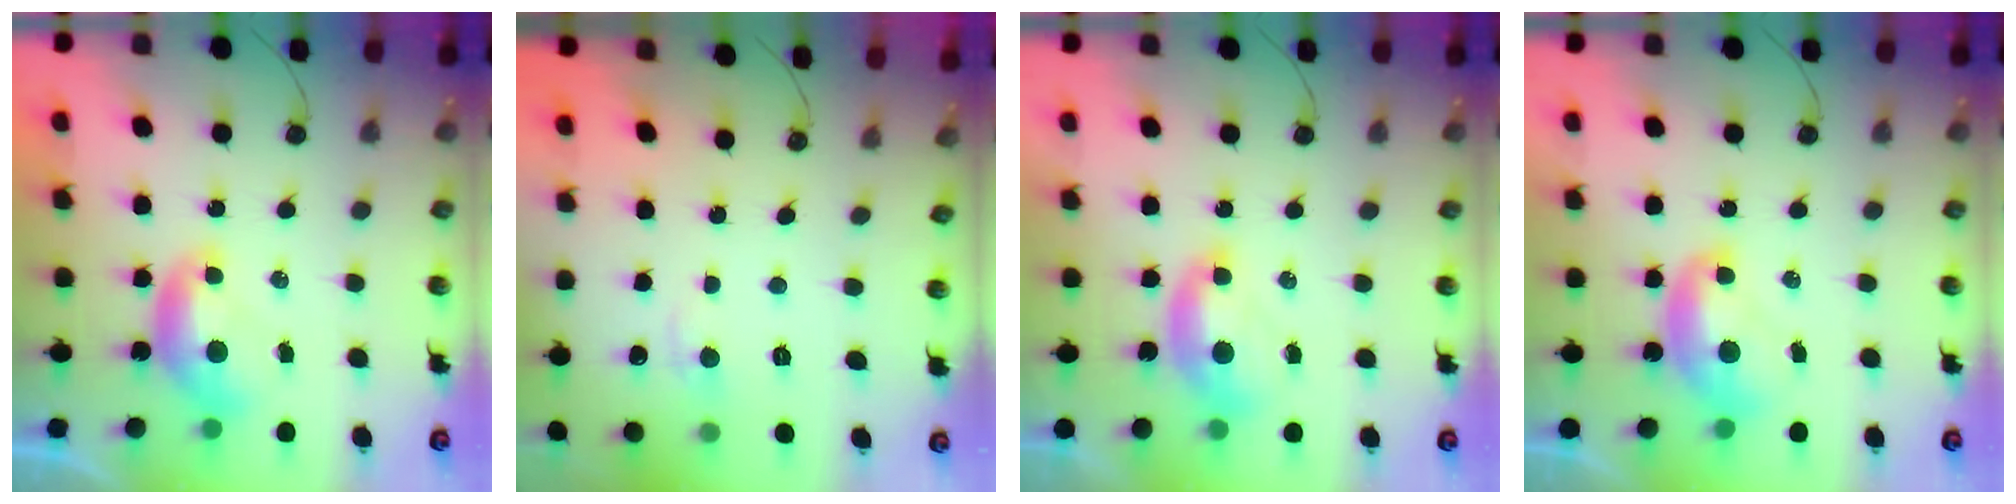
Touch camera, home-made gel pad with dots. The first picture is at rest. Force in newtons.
{"total": 0.7, "press": 0.6, "slide": 0.4}
{"total": 1.5, "press": 1.4, "slide": 0.6}
{"total": 2.2, "press": 2.2, "slide": 0.3}